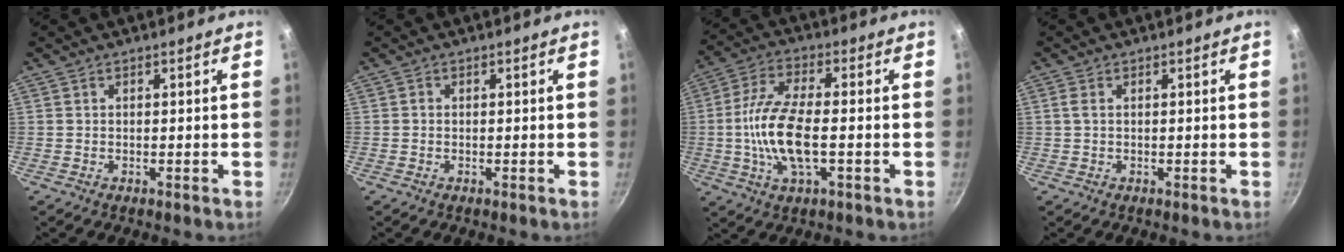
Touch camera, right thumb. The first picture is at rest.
{"total": 0.5, "force": [-0.1, 0.5, 0.2], "torque": [-0.001, 0.003, -0.003]}
{"total": 12.6, "force": [-1.7, 4.8, 11.5], "torque": [-0.231, 0.017, -0.045]}
{"total": 1.4, "force": [0.2, 0.7, 1.1], "torque": [-0.025, 0.002, 0.002]}